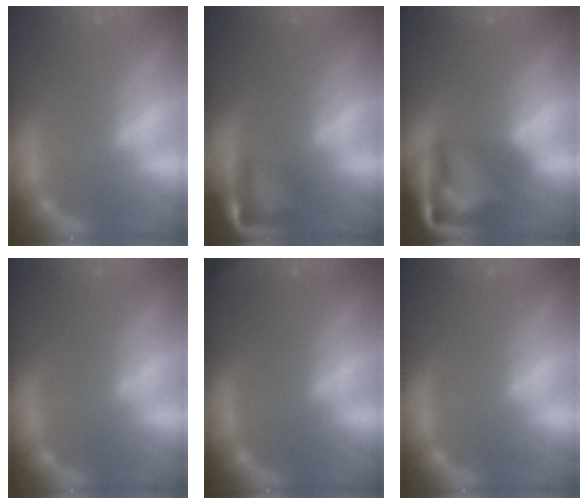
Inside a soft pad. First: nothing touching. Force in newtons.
{"total": 5.5}
{"total": 9.5}
{"total": 0.0}
{"total": 1.4}
{"total": 0.0}